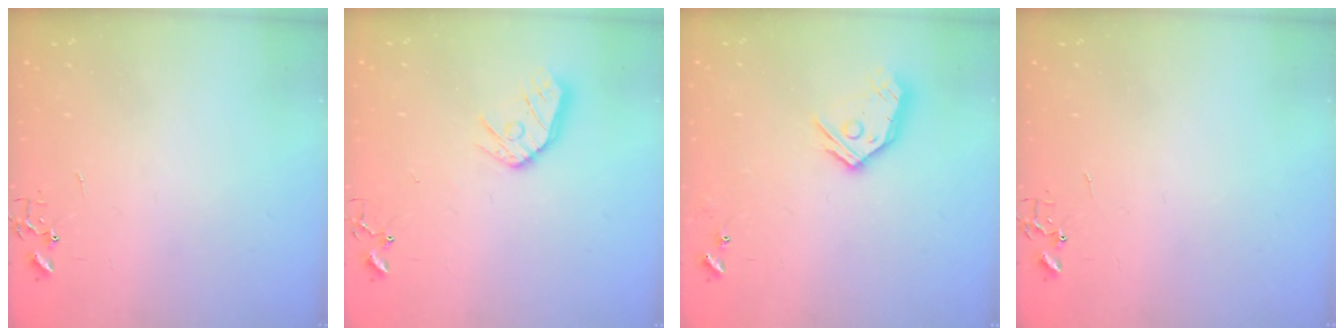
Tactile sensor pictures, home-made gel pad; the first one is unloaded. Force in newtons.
{"total": 10.8, "press": 10.8, "slide": 0.9}
{"total": 13.2, "press": 13.1, "slide": 1.6}
{"total": 0.0}